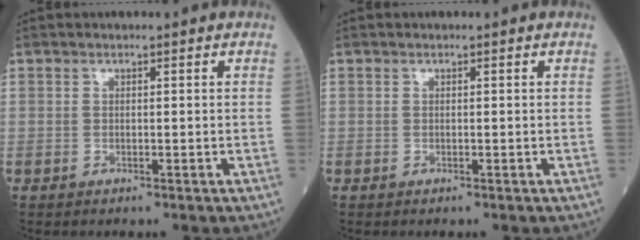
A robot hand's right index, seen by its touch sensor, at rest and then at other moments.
{"total": 0.0}